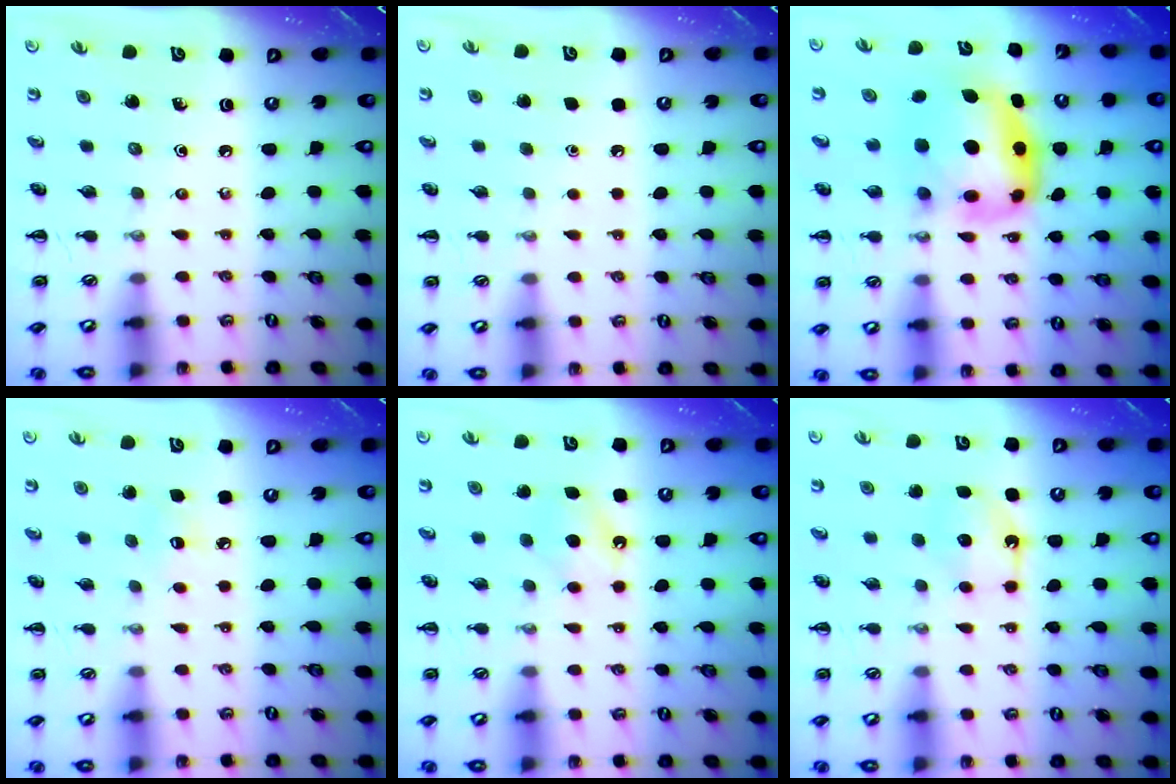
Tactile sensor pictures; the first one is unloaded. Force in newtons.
{"total": 1.6, "press": 1.6, "slide": 0.1}
{"total": 6.6, "press": 6.4, "slide": 1.7}
{"total": 5.1, "press": 4.9, "slide": 1.4}
{"total": 7.5, "press": 7.3, "slide": 1.9}
{"total": 8.1, "press": 8.0, "slide": 1.5}